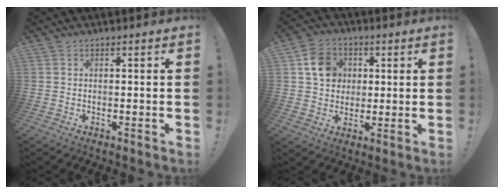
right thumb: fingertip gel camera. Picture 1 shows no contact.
{"total": 11.1, "force": [3.1, 9.8, 4.3], "torque": [-0.053, -0.003, 0.066]}